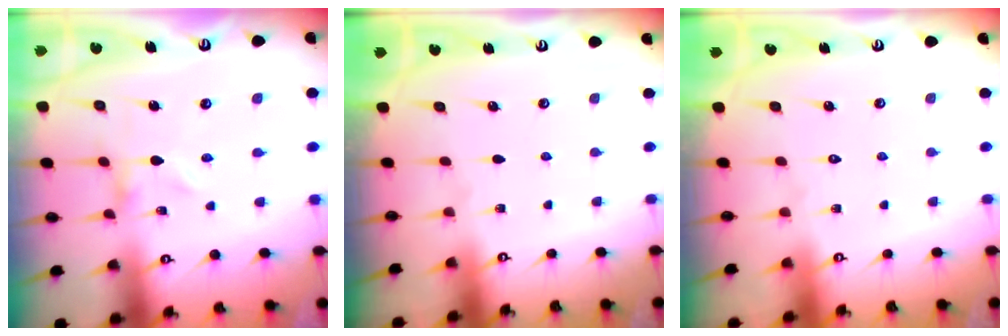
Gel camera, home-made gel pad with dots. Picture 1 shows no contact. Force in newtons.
{"total": 0.0}
{"total": 1.6, "press": 1.6, "slide": 0.1}